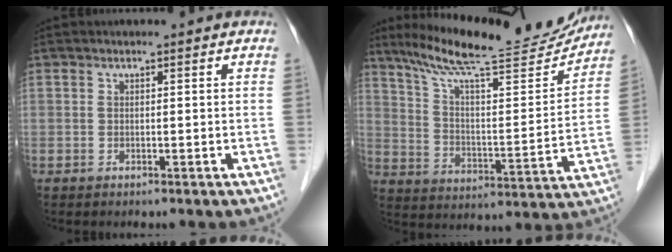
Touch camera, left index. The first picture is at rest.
{"total": 22.9, "force": [20.5, 2.3, 10.0], "torque": [-0.167, -0.021, 0.299]}